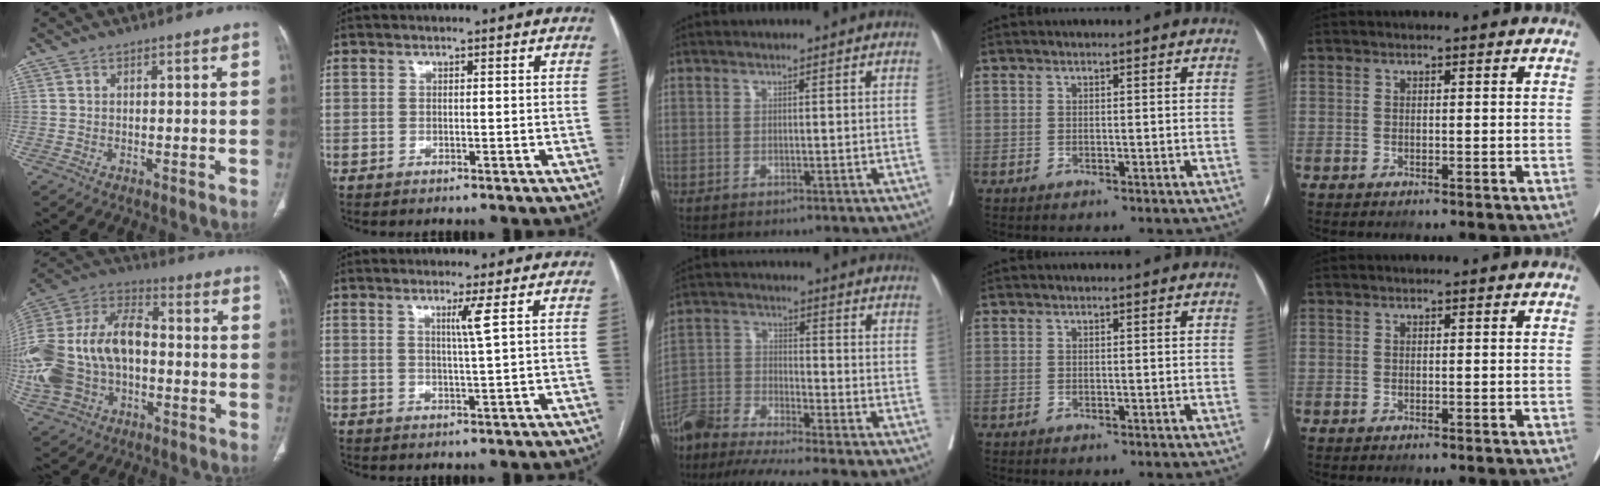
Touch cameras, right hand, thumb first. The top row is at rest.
{"thumb": {"total": 25.1, "force": [-2.3, 16.8, 18.5], "torque": [-0.402, 0.034, -0.036]}, "index": {"total": 2.4, "force": [1.0, -1.0, 1.9], "torque": [-0.036, -0.006, 0.023]}, "middle": {"total": 15.7, "force": [-14.4, -0.9, 6.3], "torque": [-0.123, -0.008, -0.258]}}